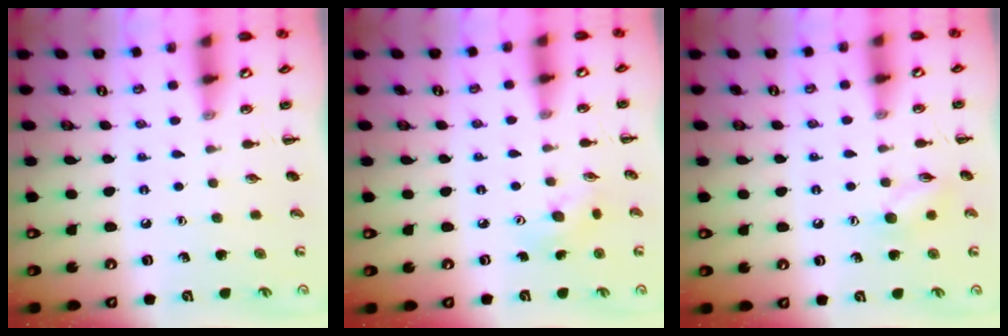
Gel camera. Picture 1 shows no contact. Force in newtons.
{"total": 3.2, "press": 3.1, "slide": 0.8}
{"total": 7.7, "press": 7.7, "slide": 0.9}